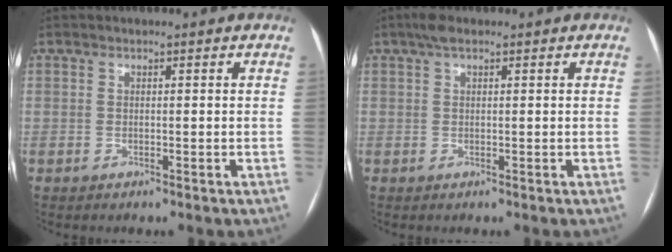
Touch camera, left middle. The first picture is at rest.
{"total": 2.3, "force": [1.4, 0.7, 1.6], "torque": [-0.034, 0.019, 0.027]}